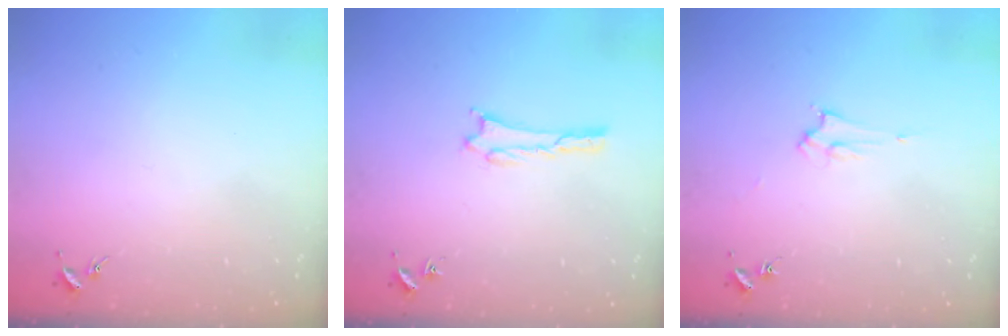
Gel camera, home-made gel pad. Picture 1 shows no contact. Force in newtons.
{"total": 0.9, "press": 0.8, "slide": 0.1}
{"total": 2.1, "press": 2.1, "slide": 0.2}